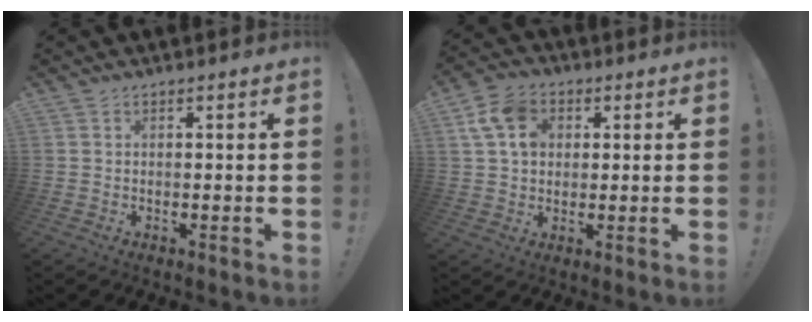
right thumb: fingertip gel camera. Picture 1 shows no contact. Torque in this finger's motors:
{"motor_torque": [0.15, 0.17, 0.80, 0.12, 0.04]}